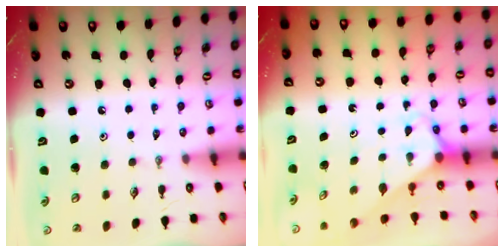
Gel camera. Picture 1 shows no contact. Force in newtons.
{"total": 2.7, "press": 2.7, "slide": 0.1}